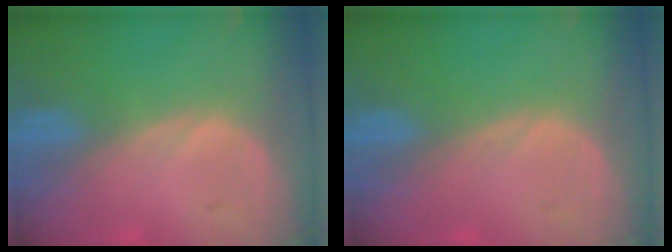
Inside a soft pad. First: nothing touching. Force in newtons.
{"total": 0.0}